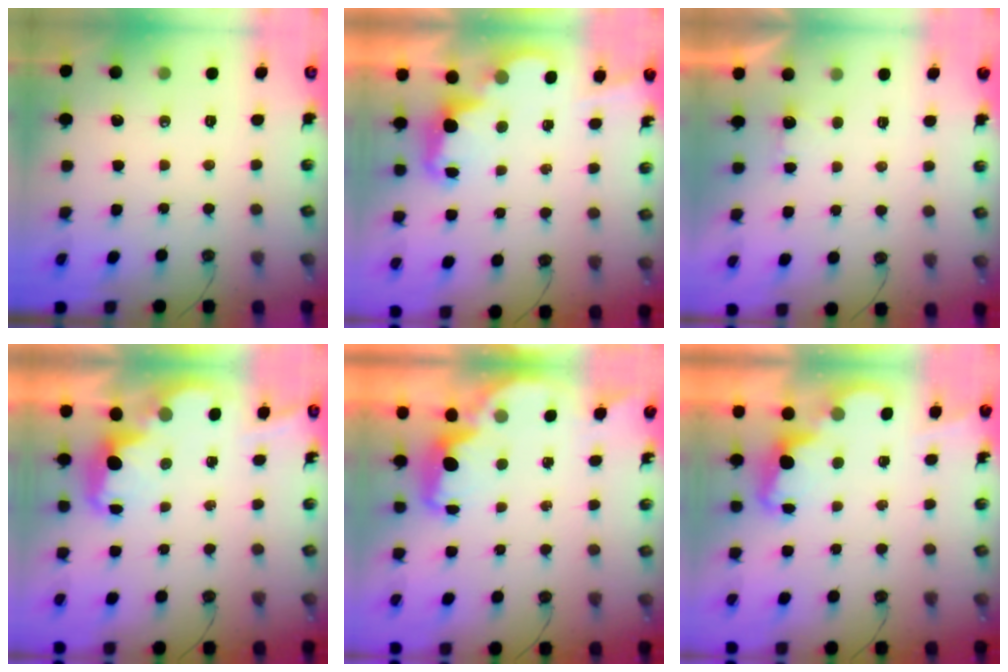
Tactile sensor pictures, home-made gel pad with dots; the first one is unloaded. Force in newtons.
{"total": 2.4, "press": 2.3, "slide": 0.6}
{"total": 1.0, "press": 0.7, "slide": 0.7}
{"total": 2.6, "press": 2.6, "slide": 0.4}
{"total": 2.2, "press": 2.1, "slide": 0.8}
{"total": 2.3, "press": 2.3, "slide": 0.5}